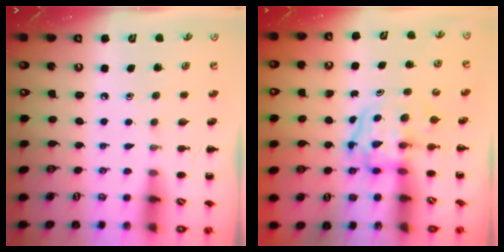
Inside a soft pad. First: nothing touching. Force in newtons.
{"total": 3.8, "press": 3.7, "slide": 0.6}